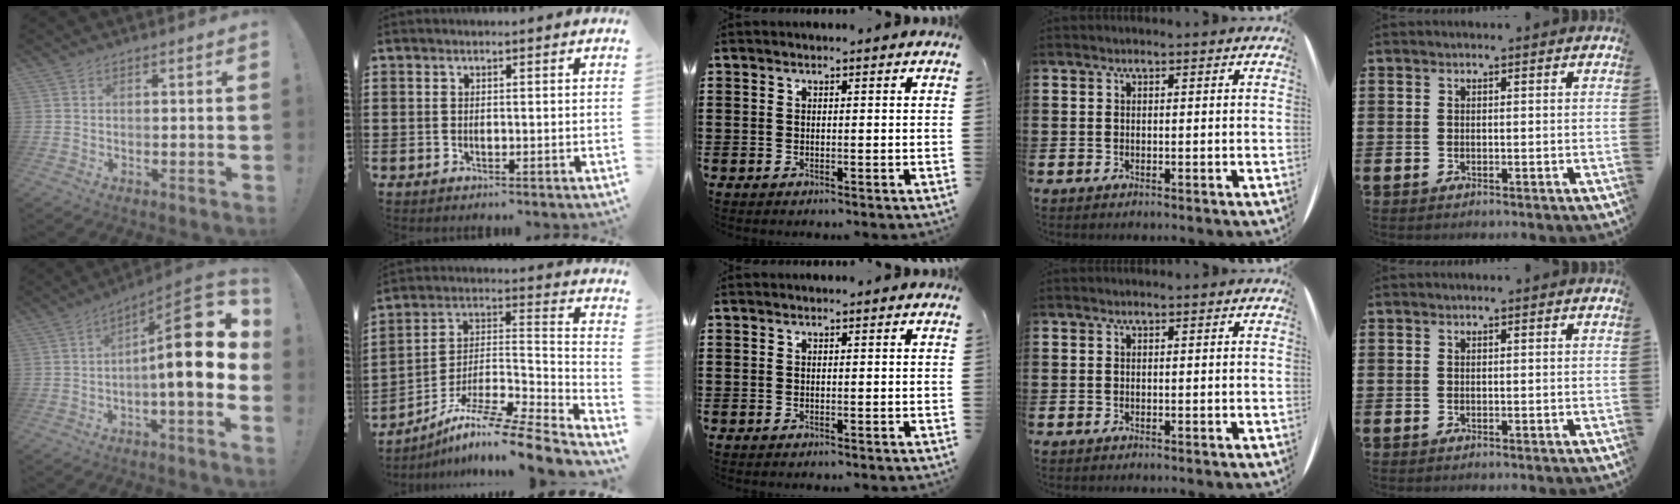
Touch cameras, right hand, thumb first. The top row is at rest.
{"thumb": {"total": 19.0, "force": [1.6, 4.5, 18.4], "torque": [-0.276, -0.004, 0.025]}, "index": {"total": 9.0, "force": [-7.1, 0.7, 5.4], "torque": [-0.094, -0.001, -0.142]}}